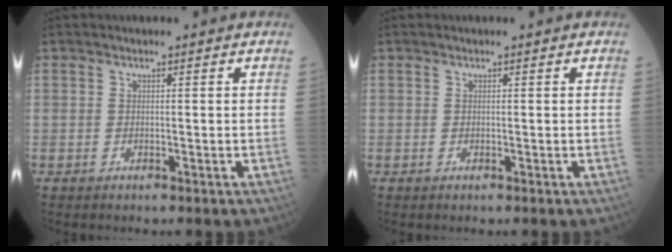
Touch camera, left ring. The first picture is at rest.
{"total": 0.0}